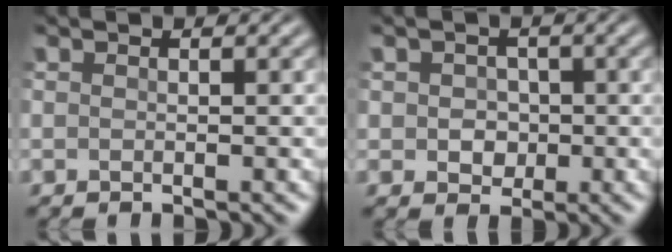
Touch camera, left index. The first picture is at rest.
{"total": 2.3, "force": [0.0, 2.0, 1.2], "torque": [-0.016, -0.002, -0.003]}